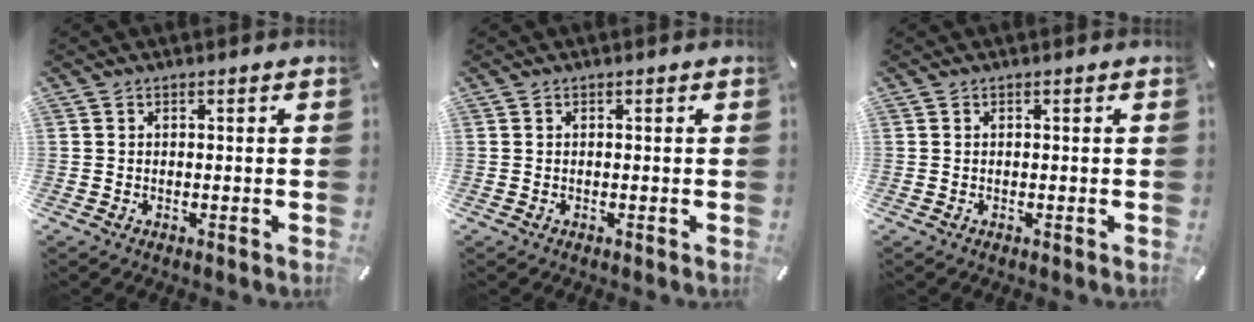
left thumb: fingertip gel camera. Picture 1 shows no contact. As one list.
[{"total": 0.0}, {"total": 0.0}]